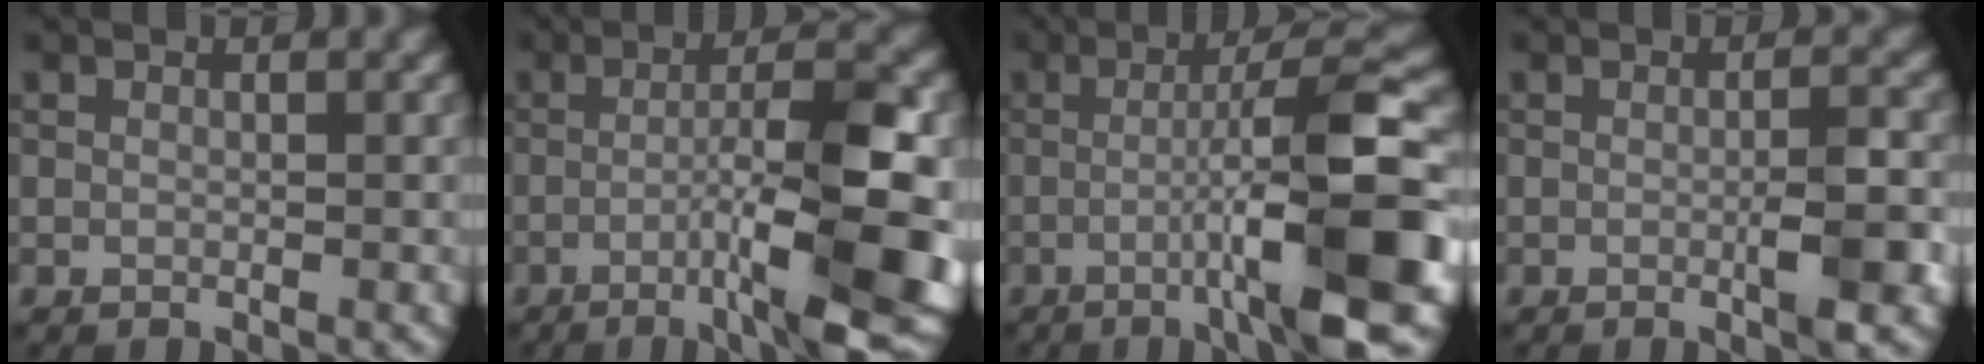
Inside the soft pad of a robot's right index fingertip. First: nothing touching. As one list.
[{"total": 11.4, "force": [-3.0, 2.2, 10.8], "torque": [-0.151, 0.006, -0.048]}, {"total": 10.8, "force": [-2.4, 1.3, 10.4], "torque": [-0.139, 0.017, -0.043]}, {"total": 3.7, "force": [-0.7, 0.4, 3.6], "torque": [-0.054, 0.001, -0.012]}]